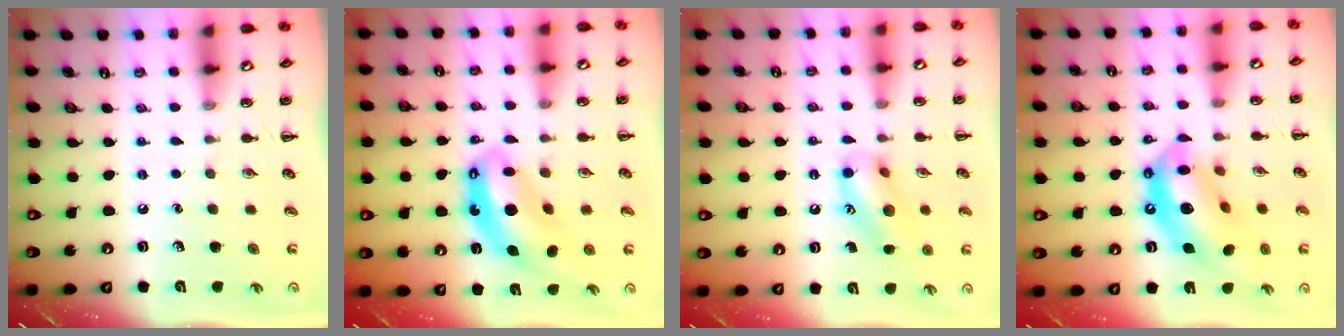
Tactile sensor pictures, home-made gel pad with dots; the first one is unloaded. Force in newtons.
{"total": 10.6, "press": 10.2, "slide": 2.9}
{"total": 13.7, "press": 13.6, "slide": 1.7}
{"total": 16.3, "press": 15.7, "slide": 4.3}